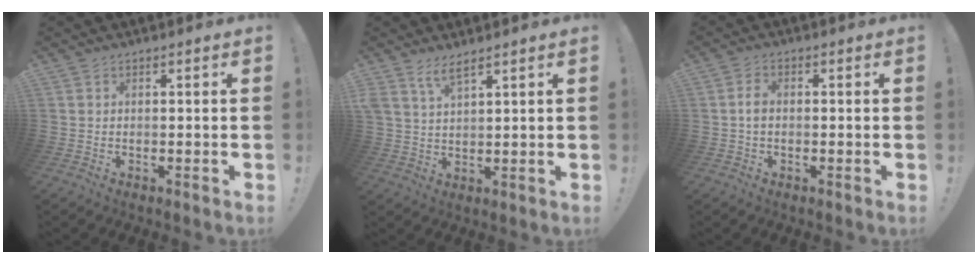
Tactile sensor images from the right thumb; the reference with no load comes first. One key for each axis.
{"total": 5.0, "fx": 3.7, "fy": 1.1, "fz": 3.1, "tx": -0.074, "ty": -0.009, "tz": 0.070}
{"total": 2.7, "fx": -0.4, "fy": 1.6, "fz": 2.1, "tx": -0.039, "ty": 0.008, "tz": -0.007}